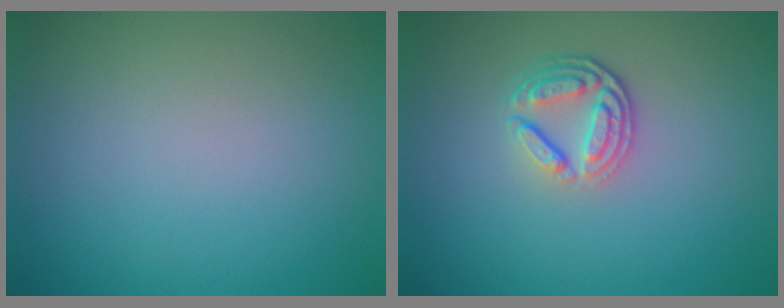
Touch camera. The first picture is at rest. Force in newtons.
{"total": 3.6, "press": 2.8, "slide": 2.3}